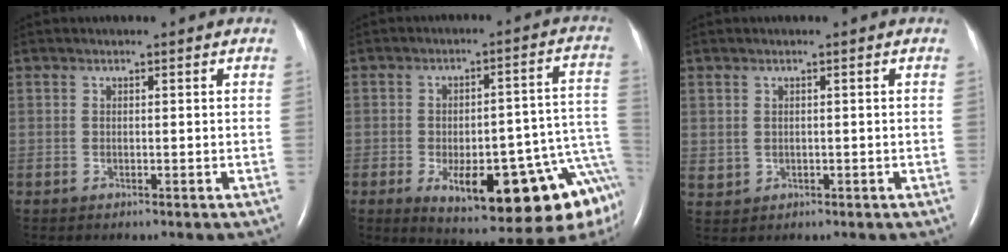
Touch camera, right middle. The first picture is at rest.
{"total": 21.0, "force": [-9.3, 5.2, 18.1], "torque": [-0.153, 0.014, -0.114]}
{"total": 1.7, "force": [0.1, 1.5, 0.7], "torque": [-0.020, 0.003, 0.014]}